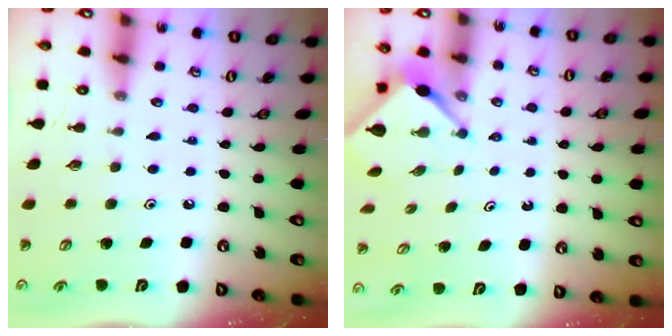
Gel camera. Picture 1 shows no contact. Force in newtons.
{"total": 2.9, "press": 2.9, "slide": 0.3}